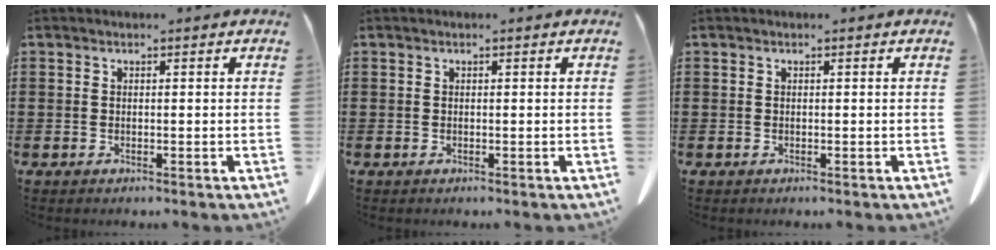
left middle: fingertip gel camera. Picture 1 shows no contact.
{"total": 0.0}
{"total": 0.0}